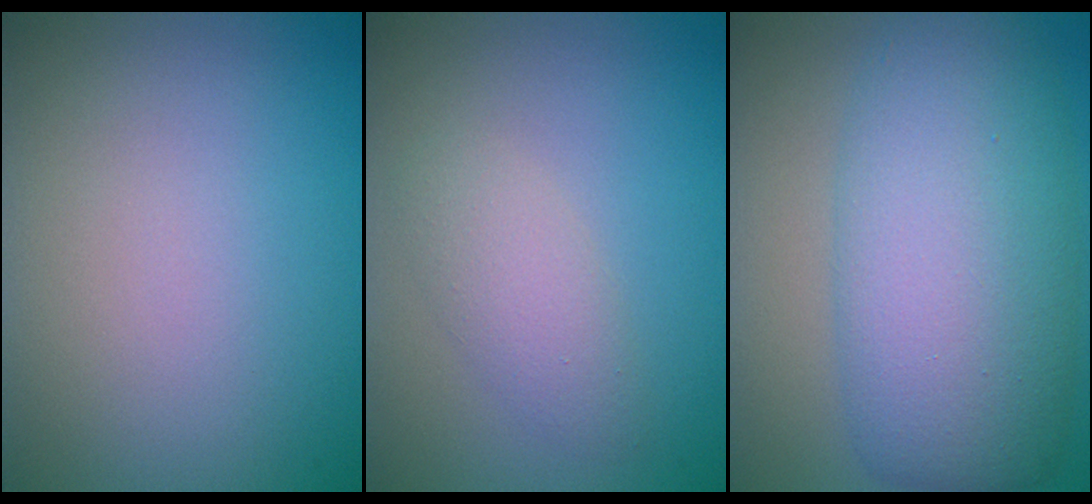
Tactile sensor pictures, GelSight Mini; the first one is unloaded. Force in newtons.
{"total": 2.3, "press": 2.3, "slide": 0.1}
{"total": 9.7, "press": 9.7, "slide": 0.2}